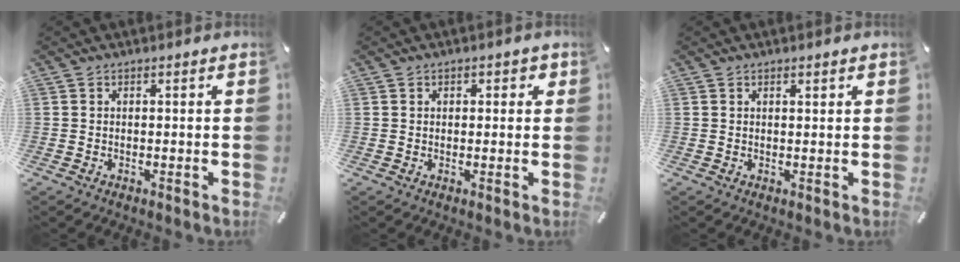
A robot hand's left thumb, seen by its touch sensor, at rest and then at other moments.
{"total": 1.4, "force": [0.4, 1.0, 0.8], "torque": [-0.009, 0.003, 0.003]}
{"total": 0.8, "force": [0.7, 0.2, 0.5], "torque": [-0.009, 0.000, 0.012]}